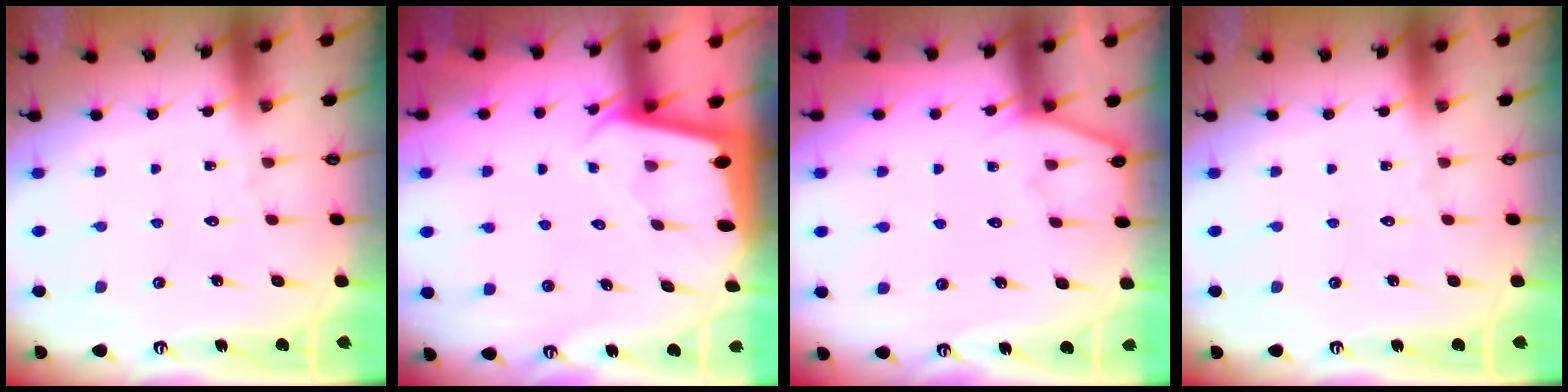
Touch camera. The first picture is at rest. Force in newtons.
{"total": 2.0, "press": 2.0, "slide": 0.1}
{"total": 5.5, "press": 5.5, "slide": 0.6}
{"total": 0.0}